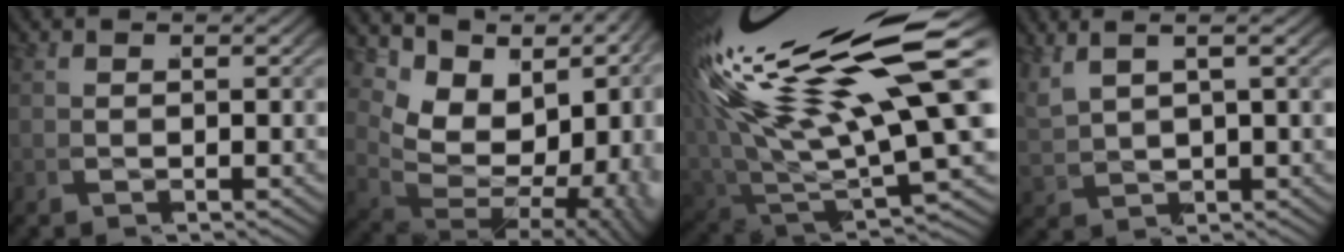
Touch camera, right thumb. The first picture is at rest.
{"total": 14.7, "force": [0.3, 10.2, 10.6], "torque": [-0.188, -0.030, 0.021]}
{"total": 14.8, "force": [2.0, 7.7, 12.5], "torque": [-0.240, -0.024, 0.057]}
{"total": 4.1, "force": [2.7, 1.6, 2.6], "torque": [-0.032, 0.019, 0.051]}